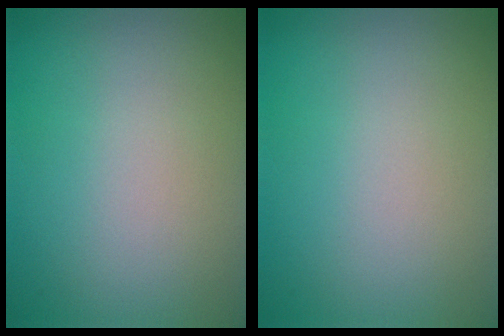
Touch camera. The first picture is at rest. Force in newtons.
{"total": 0.0}